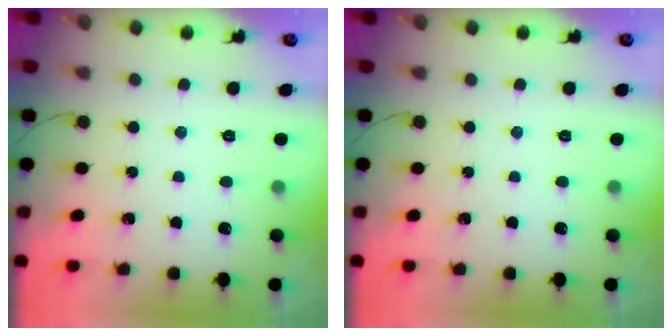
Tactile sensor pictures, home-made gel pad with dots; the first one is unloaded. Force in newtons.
{"total": 0.0}